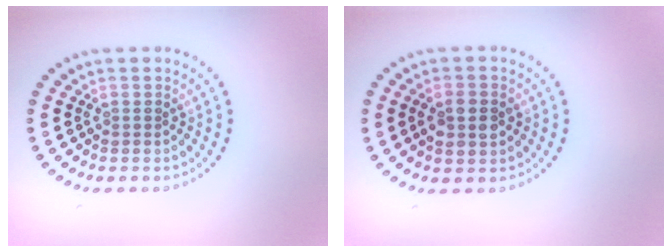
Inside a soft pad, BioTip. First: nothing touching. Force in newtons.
{"total": 2.8, "press": 2.8, "slide": 0.1}